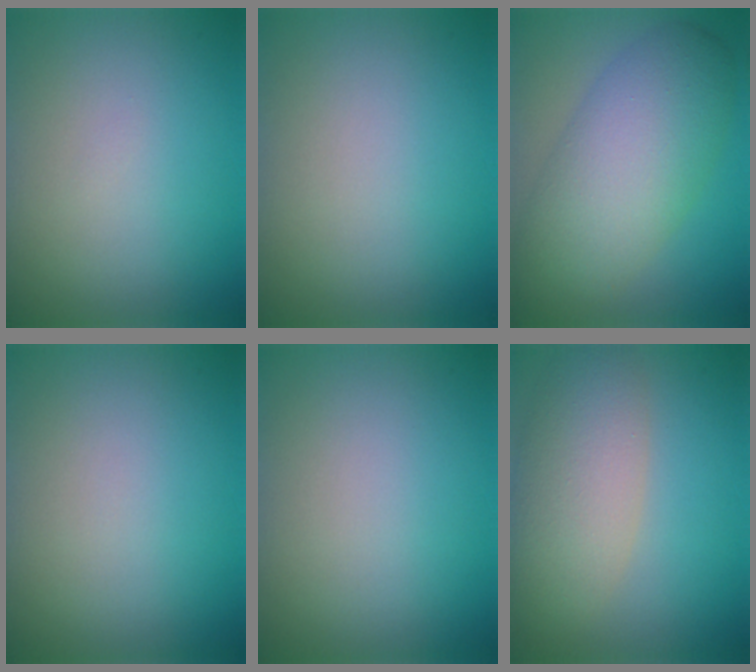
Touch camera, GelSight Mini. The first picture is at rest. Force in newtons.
{"total": 0.0}
{"total": 8.7, "press": 8.6, "slide": 0.3}
{"total": 0.0}
{"total": 0.0}
{"total": 5.8, "press": 5.8, "slide": 0.6}